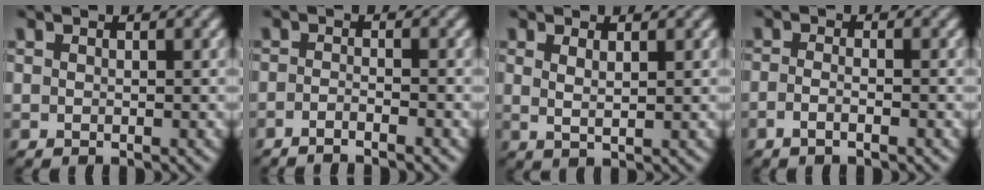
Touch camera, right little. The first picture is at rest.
{"total": 2.6, "force": [-2.4, -0.5, 0.8], "torque": [-0.008, -0.006, -0.040]}
{"total": 1.4, "force": [0.7, -0.4, 1.2], "torque": [-0.016, -0.005, 0.021]}
{"total": 1.9, "force": [-1.4, -0.4, 1.3], "torque": [-0.025, -0.008, -0.023]}